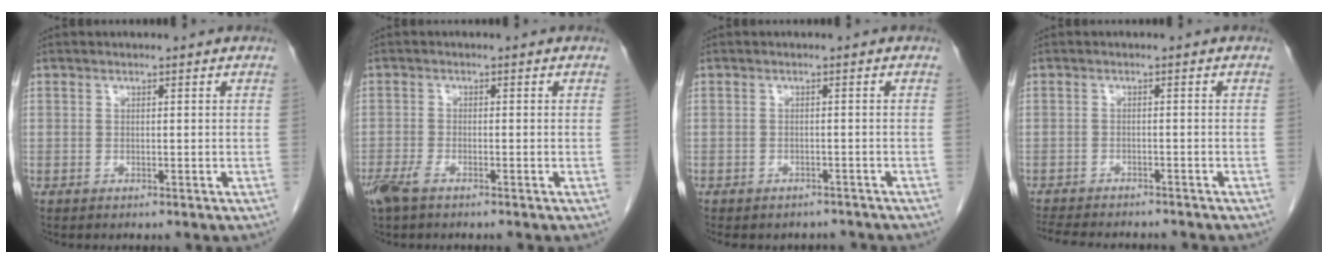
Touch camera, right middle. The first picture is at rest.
{"total": 3.3, "force": [-2.3, 0.9, 2.2], "torque": [-0.049, -0.006, -0.044]}
{"total": 6.1, "force": [-5.3, 2.9, 0.9], "torque": [-0.011, 0.002, -0.062]}
{"total": 10.9, "force": [-9.8, 2.5, 4.1], "torque": [-0.077, -0.008, -0.135]}